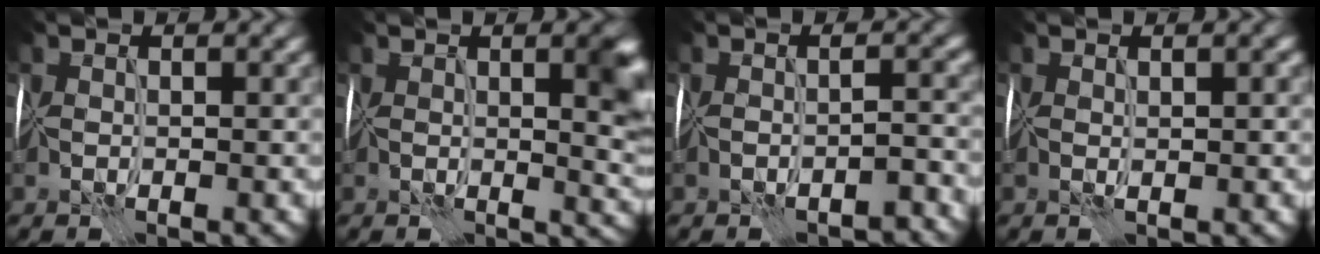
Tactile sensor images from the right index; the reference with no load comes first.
{"total": 5.7, "force": [1.2, 2.1, 5.1], "torque": [-0.061, -0.001, 0.023]}
{"total": 2.6, "force": [-2.3, 0.4, 1.2], "torque": [-0.021, 0.001, -0.032]}
{"total": 0.8, "force": [0.3, 0.2, 0.7], "torque": [-0.013, 0.001, 0.008]}